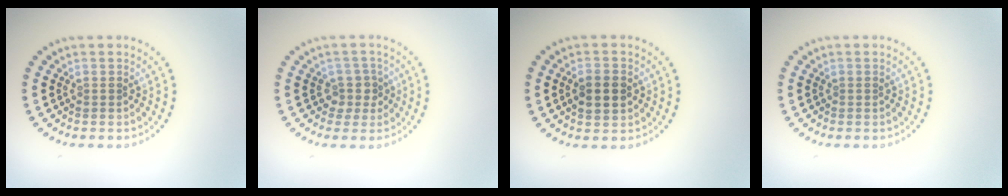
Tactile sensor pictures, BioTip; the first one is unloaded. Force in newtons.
{"total": 2.0, "press": 1.5, "slide": 1.3}
{"total": 2.9, "press": 2.9, "slide": 0.2}
{"total": 0.0}